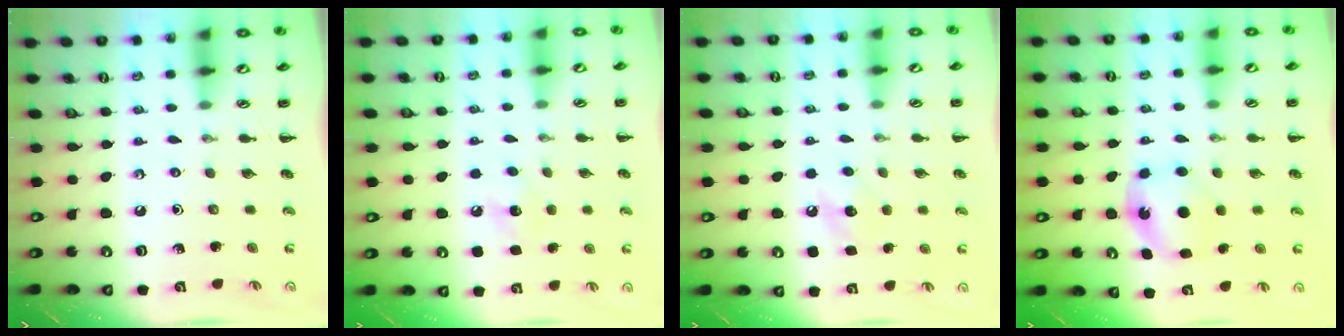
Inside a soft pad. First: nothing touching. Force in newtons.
{"total": 7.4, "press": 7.2, "slide": 2.0}
{"total": 8.1, "press": 7.9, "slide": 1.8}
{"total": 6.3, "press": 6.1, "slide": 1.2}